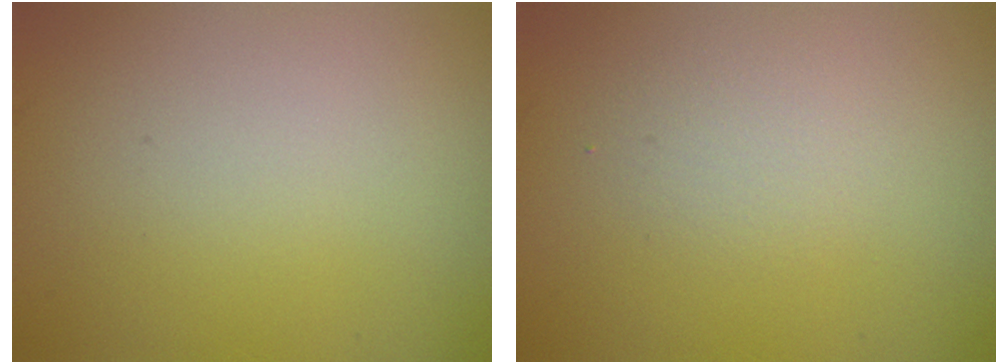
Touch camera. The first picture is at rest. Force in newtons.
{"total": 1.4, "press": 1.4, "slide": 0.1}